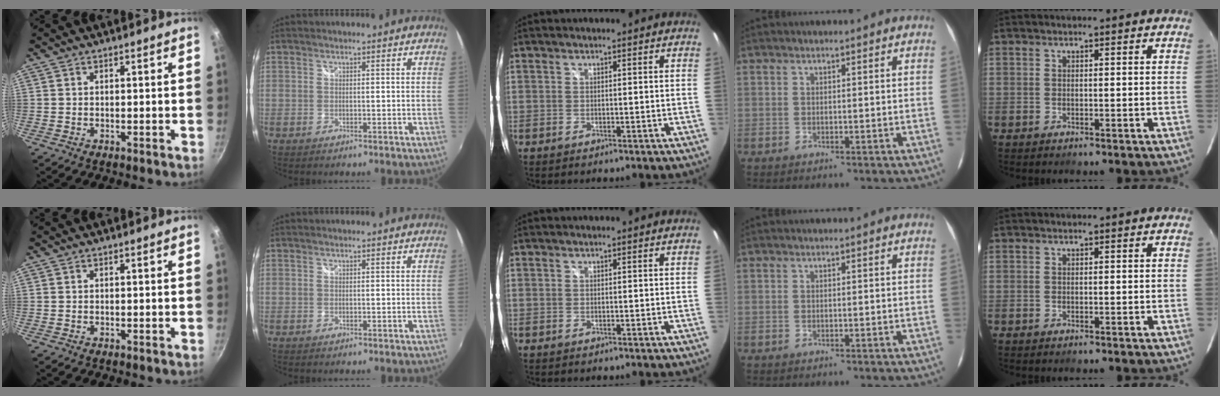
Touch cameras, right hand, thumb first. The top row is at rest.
{}